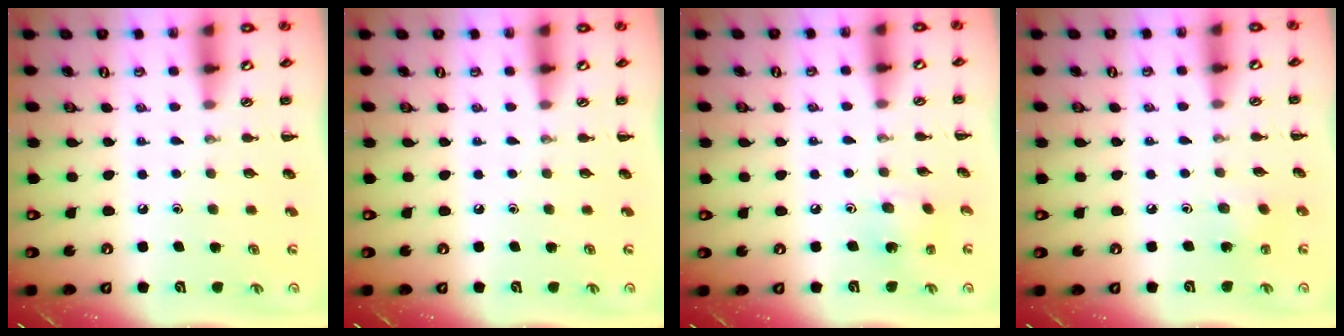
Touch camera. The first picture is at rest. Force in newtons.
{"total": 0.0}
{"total": 2.1, "press": 2.0, "slide": 0.5}
{"total": 2.2, "press": 2.0, "slide": 0.7}